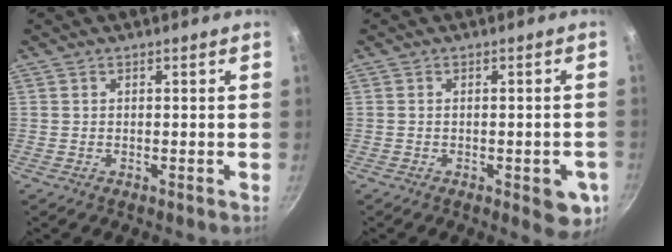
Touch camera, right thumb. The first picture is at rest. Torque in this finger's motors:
{"motor_torque": [0.90, 0.84, 0.89, -0.06, 0.17]}